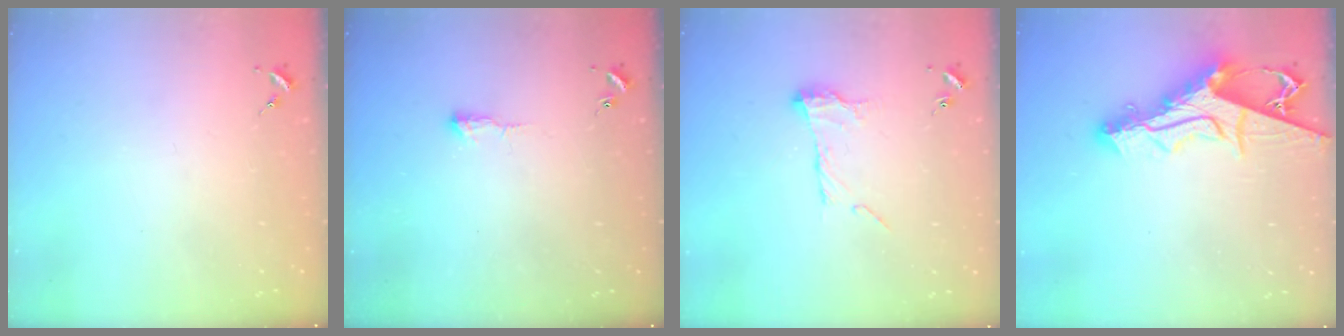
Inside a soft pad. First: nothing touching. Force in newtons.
{"total": 3.8, "press": 3.8, "slide": 0.8}
{"total": 10.3, "press": 10.3, "slide": 0.5}
{"total": 15.4, "press": 15.4, "slide": 1.5}